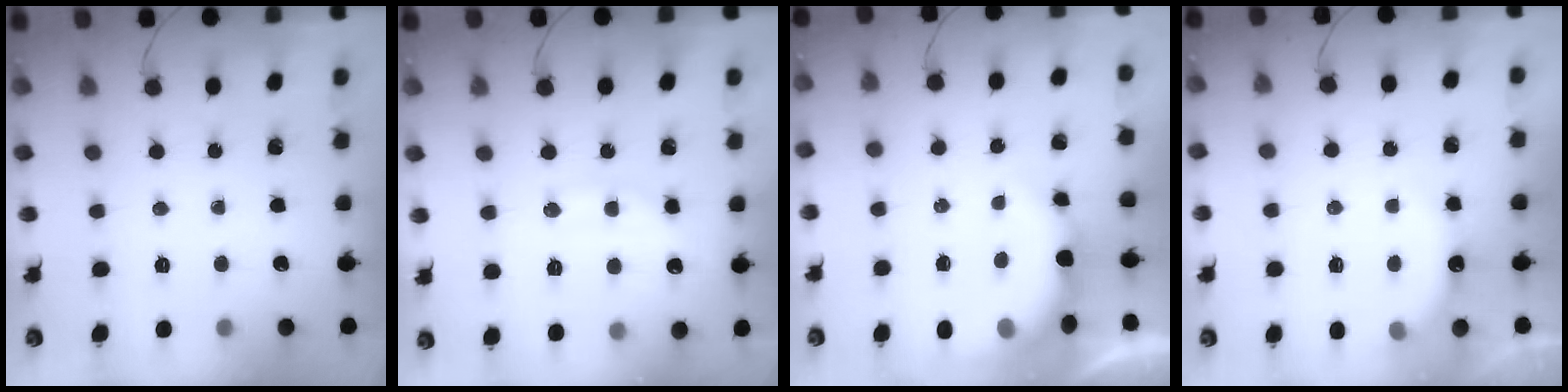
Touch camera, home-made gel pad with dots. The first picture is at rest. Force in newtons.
{"total": 10.6, "press": 10.6, "slide": 0.9}
{"total": 8.0, "press": 8.0, "slide": 1.1}
{"total": 6.2, "press": 6.1, "slide": 1.2}